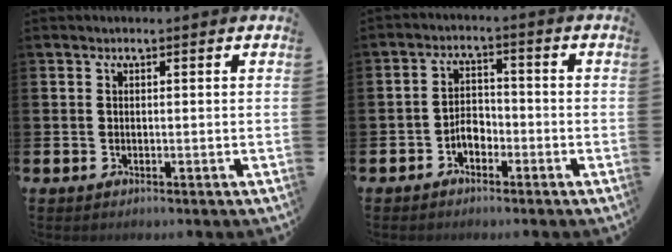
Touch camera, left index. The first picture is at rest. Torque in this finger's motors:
{"motor_torque": [0.09, 0.18, 0.08, 0.02]}